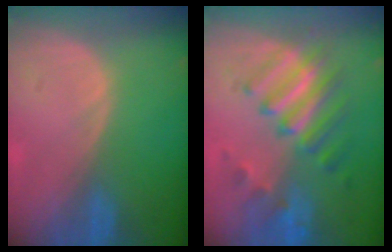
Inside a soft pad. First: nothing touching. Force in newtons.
{"total": 8.2, "press": 8.1, "slide": 1.5}